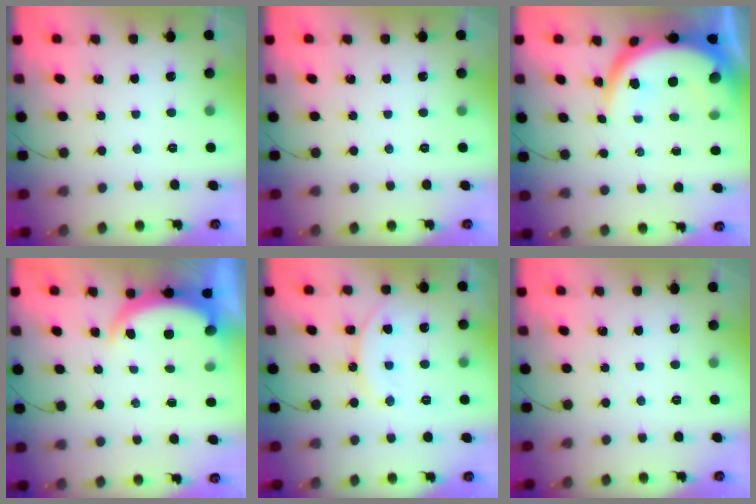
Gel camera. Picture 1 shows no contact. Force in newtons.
{"total": 0.0}
{"total": 11.6, "press": 11.5, "slide": 1.0}
{"total": 5.8, "press": 5.8, "slide": 0.9}
{"total": 12.2, "press": 12.1, "slide": 1.3}
{"total": 0.0}